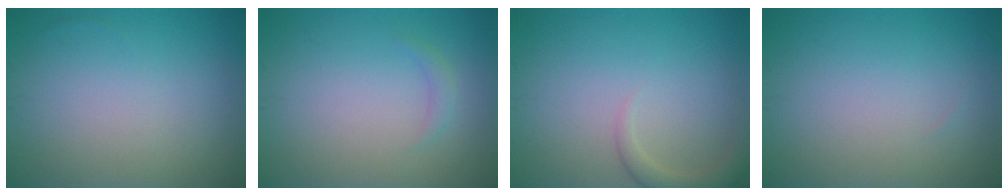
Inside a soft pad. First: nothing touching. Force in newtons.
{"total": 0.9, "press": 0.9, "slide": 0.0}
{"total": 2.3, "press": 2.3, "slide": 0.3}
{"total": 0.0}